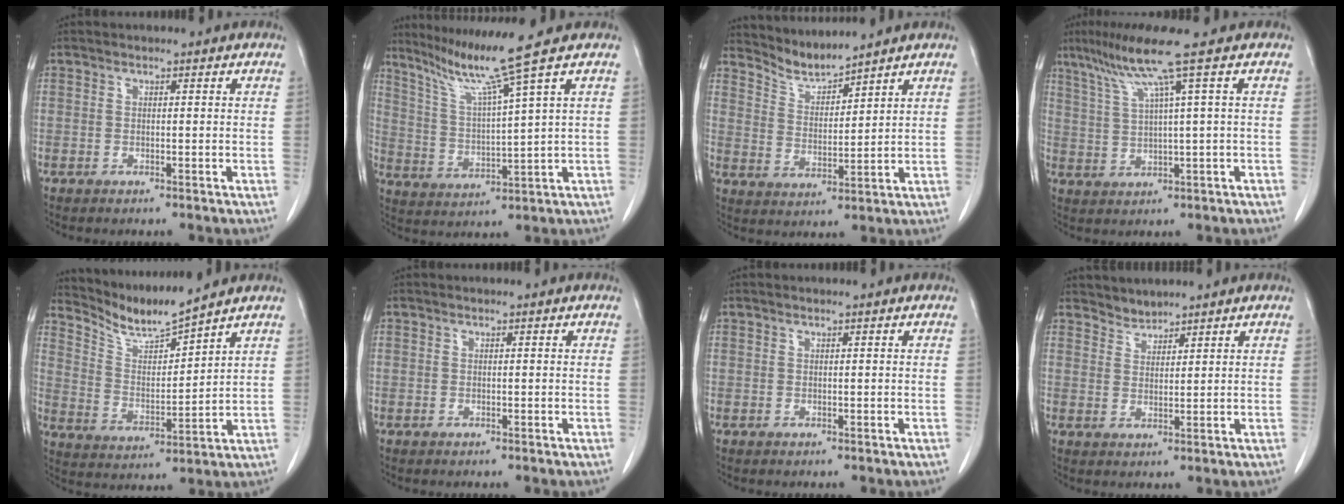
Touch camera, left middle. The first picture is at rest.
{"total": 9.0, "force": [6.6, -3.4, 5.0], "torque": [-0.092, -0.022, 0.126]}
{"total": 4.7, "force": [4.7, -0.7, -0.3], "torque": [0.000, -0.010, 0.098]}
{"total": 7.2, "force": [4.3, -2.0, 5.5], "torque": [-0.109, 0.009, 0.083]}
{"total": 7.3, "force": [7.1, -1.4, 0.8], "torque": [-0.027, -0.014, 0.151]}
{"total": 0.0}
{"total": 0.0}
{"total": 2.2, "force": [2.1, 0.2, -0.6], "torque": [0.010, 0.004, 0.042]}